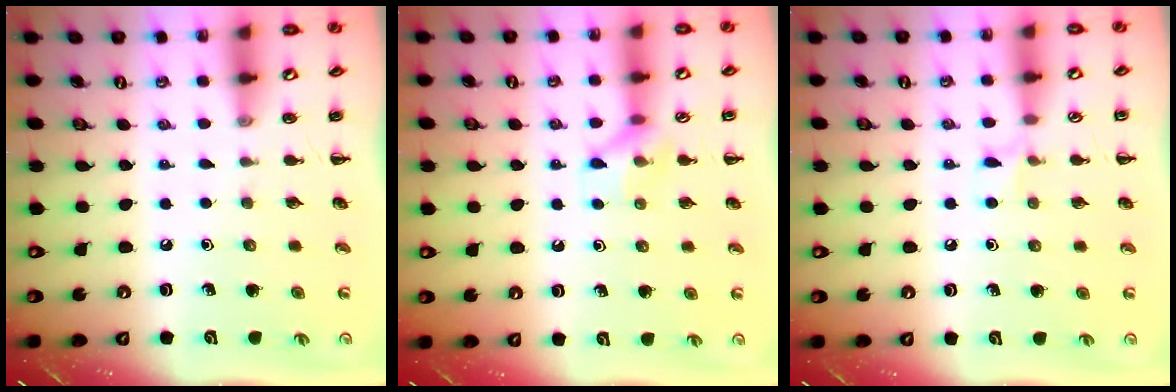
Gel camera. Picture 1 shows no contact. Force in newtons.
{"total": 8.6, "press": 8.5, "slide": 1.3}
{"total": 4.9, "press": 4.5, "slide": 1.8}